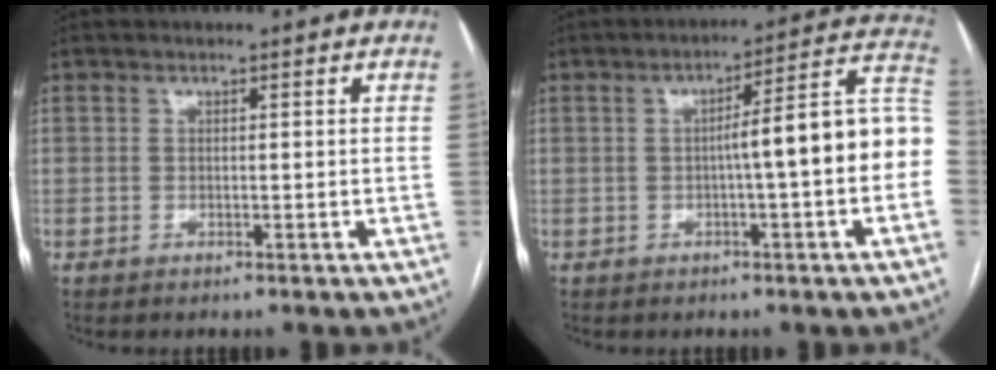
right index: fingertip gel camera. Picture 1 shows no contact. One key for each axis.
{"total": 13.0, "fx": -1.3, "fy": 0.5, "fz": 12.9, "tx": -0.166, "ty": 0.038, "tz": -0.023}